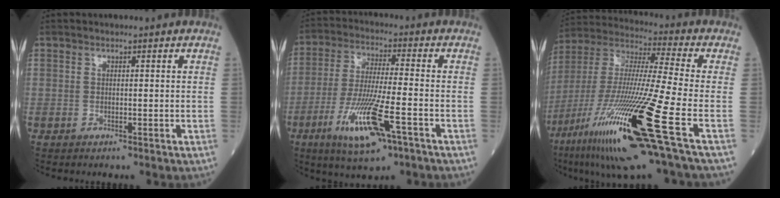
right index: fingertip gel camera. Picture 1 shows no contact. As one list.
[{"total": 12.9, "force": [-5.8, 1.3, 11.4], "torque": [-0.227, -0.026, -0.101]}, {"total": 23.7, "force": [-10.6, -0.2, 21.2], "torque": [-0.424, -0.058, -0.200]}]